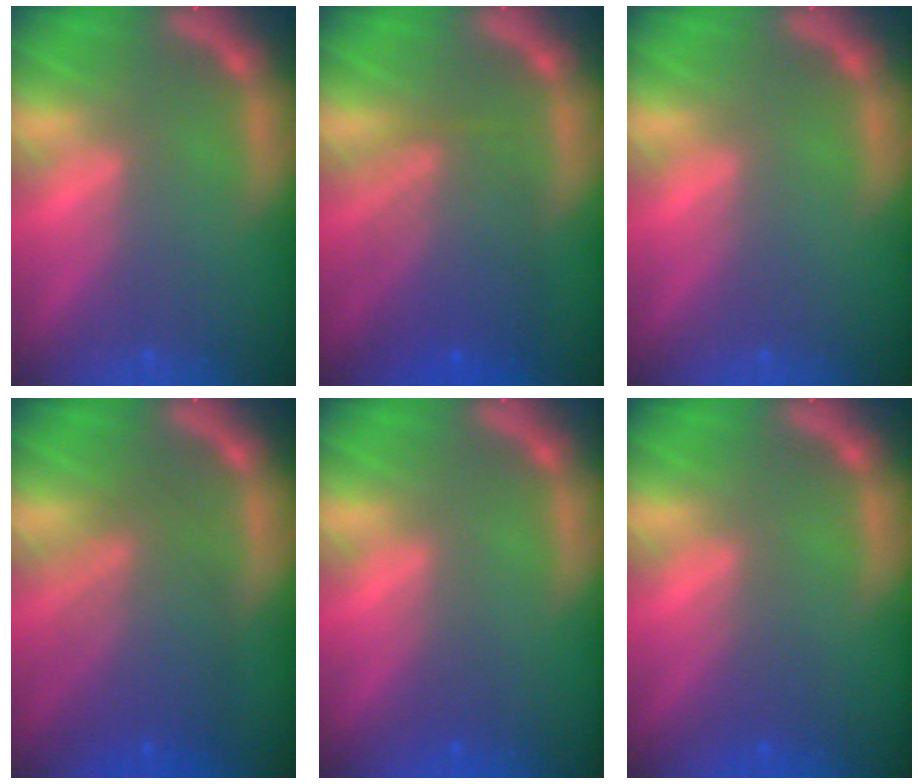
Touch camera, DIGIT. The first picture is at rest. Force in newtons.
{"total": 6.5}
{"total": 0.0}
{"total": 7.1}
{"total": 0.9}
{"total": 1.5}